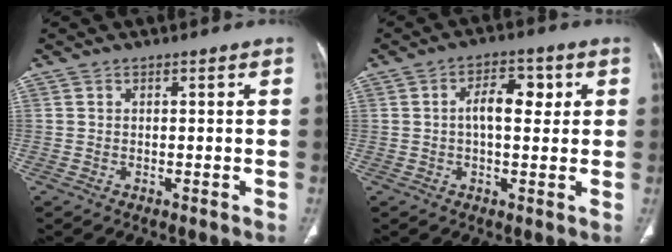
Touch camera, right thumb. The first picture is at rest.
{"total": 6.4, "force": [1.0, 3.3, 5.3], "torque": [-0.069, 0.011, 0.011]}